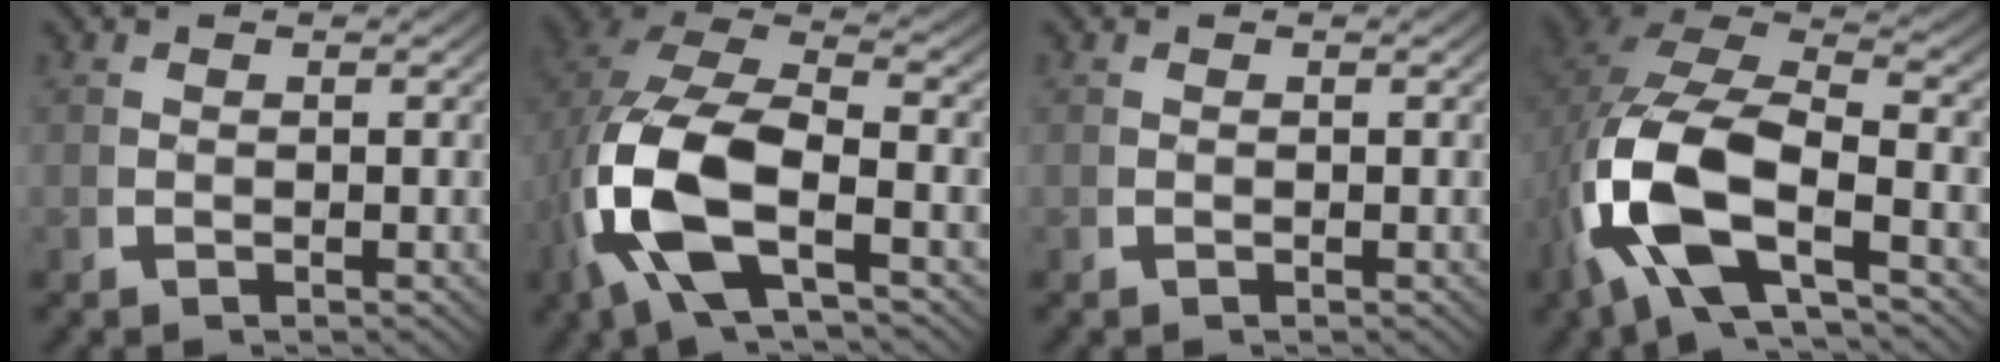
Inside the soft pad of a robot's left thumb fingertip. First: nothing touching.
{"total": 12.6, "force": [-0.5, 7.5, 10.1], "torque": [-0.242, -0.036, 0.003]}
{"total": 0.0}
{"total": 13.8, "force": [-0.6, 8.8, 10.6], "torque": [-0.252, -0.044, 0.008]}